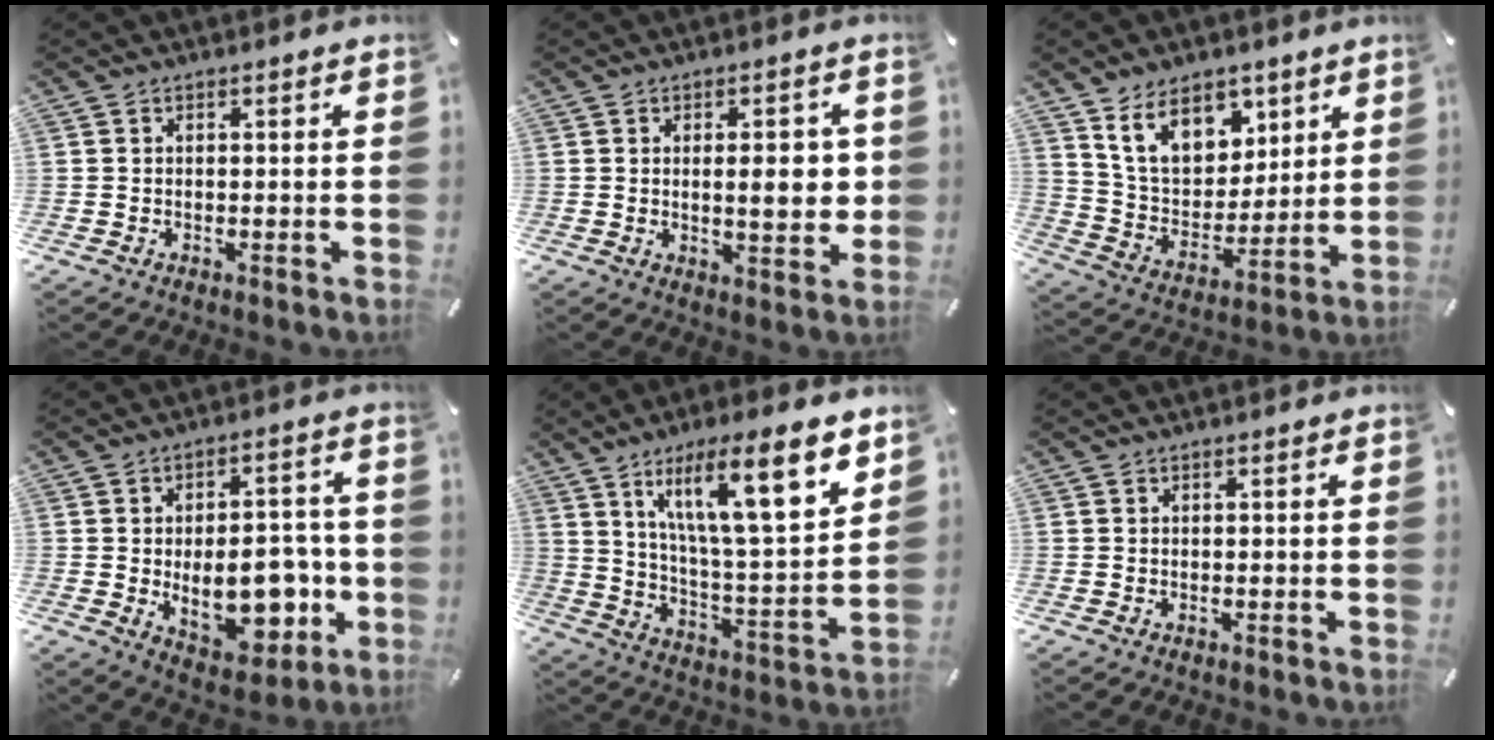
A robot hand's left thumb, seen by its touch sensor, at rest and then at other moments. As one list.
[{"total": 8.3, "force": [0.7, 3.6, 7.4], "torque": [-0.094, -0.005, 0.005]}, {"total": 13.7, "force": [8.2, 9.3, 5.8], "torque": [-0.112, -0.036, 0.159]}, {"total": 16.1, "force": [-2.7, 9.5, 12.6], "torque": [-0.171, -0.006, -0.038]}, {"total": 18.8, "force": [11.6, 4.6, 14.1], "torque": [-0.225, -0.062, 0.179]}, {"total": 0.0}]